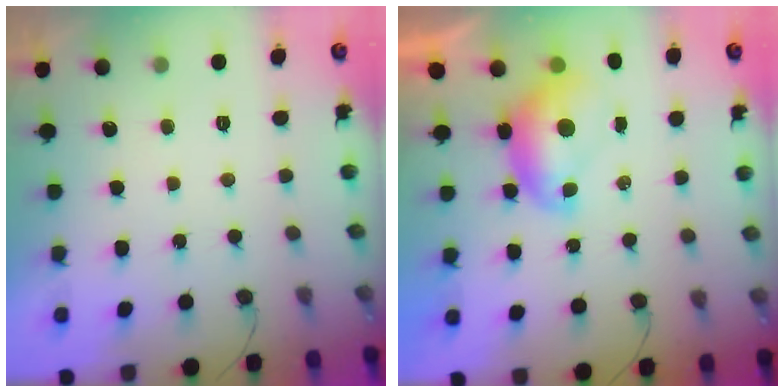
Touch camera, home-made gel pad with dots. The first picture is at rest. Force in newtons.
{"total": 8.0, "press": 8.0, "slide": 0.1}